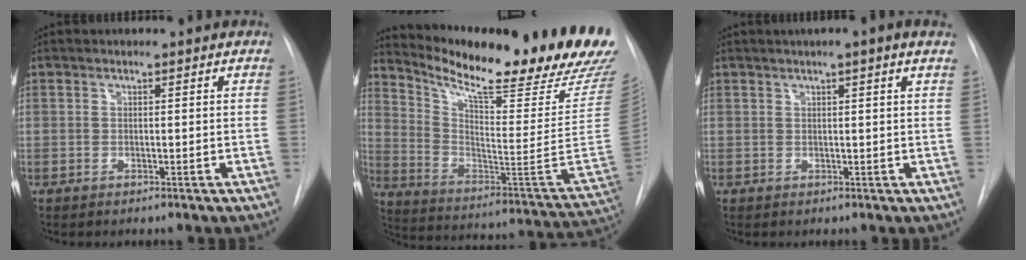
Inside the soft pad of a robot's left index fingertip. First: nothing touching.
{"total": 28.2, "force": [23.2, 0.8, 15.9], "torque": [-0.267, -0.084, 0.328]}
{"total": 4.1, "force": [2.5, -0.3, 3.2], "torque": [-0.045, 0.018, 0.036]}